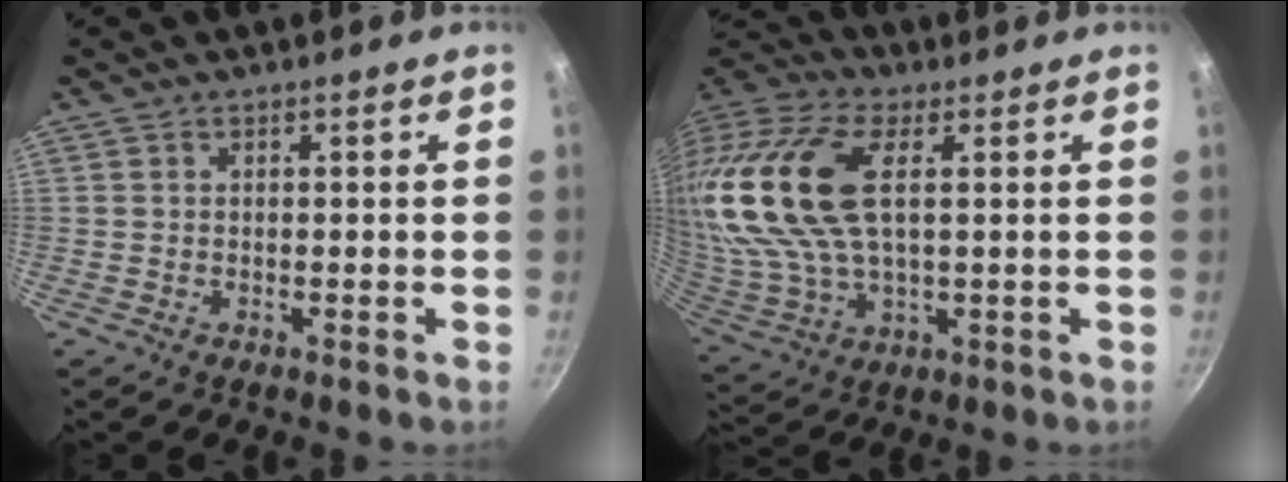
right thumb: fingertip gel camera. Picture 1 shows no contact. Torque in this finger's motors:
{"motor_torque": [-1.04, 2.68, 2.77, 0.00, 0.77]}